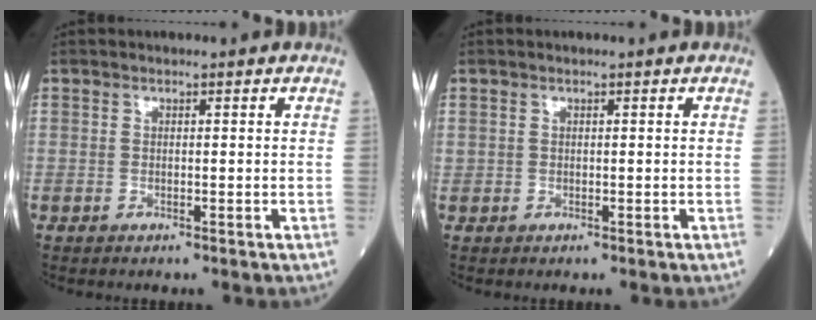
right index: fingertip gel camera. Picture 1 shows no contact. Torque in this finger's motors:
{"motor_torque": [-0.01, -0.09, 0.11, 0.02]}